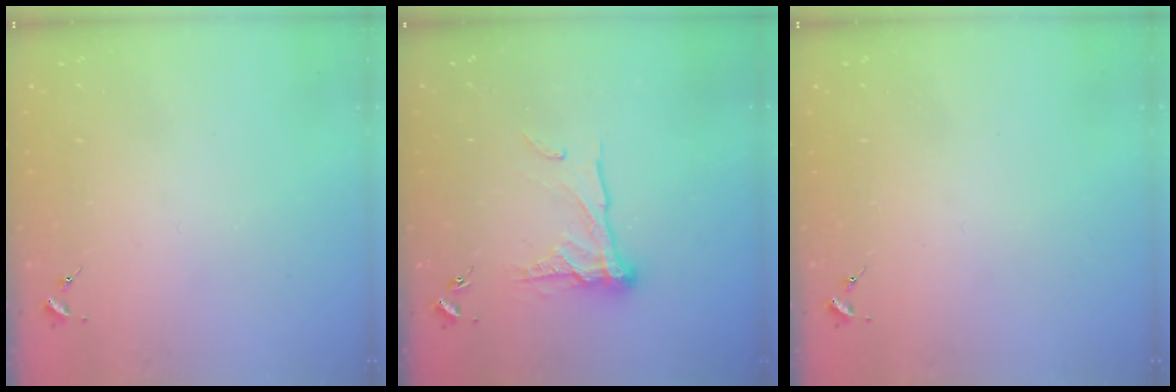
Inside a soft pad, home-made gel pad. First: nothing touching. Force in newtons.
{"total": 13.3, "press": 13.2, "slide": 1.2}
{"total": 0.0}